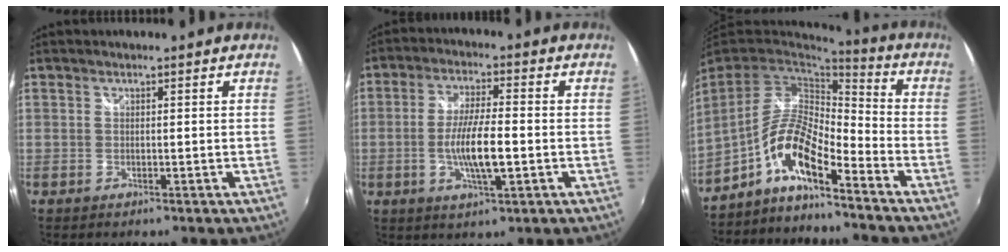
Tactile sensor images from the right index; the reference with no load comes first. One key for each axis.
{"total": 8.9, "fx": -2.0, "fy": 1.8, "fz": 8.5, "tx": -0.162, "ty": -0.007, "tz": -0.036}
{"total": 10.9, "fx": -6.9, "fy": 2.7, "fz": 8.1, "tx": -0.166, "ty": 0.004, "tz": -0.138}